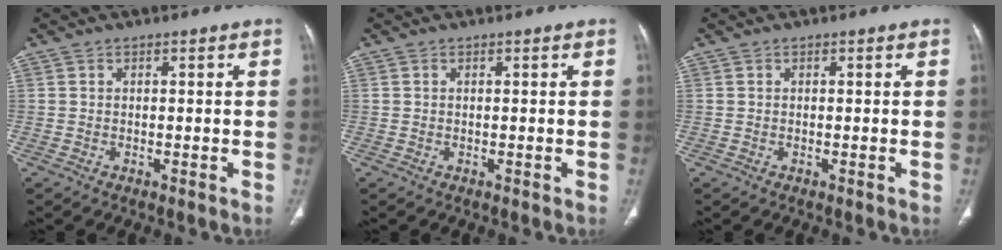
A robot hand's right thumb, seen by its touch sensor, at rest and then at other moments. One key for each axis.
{"total": 0.0}
{"total": 0.0}